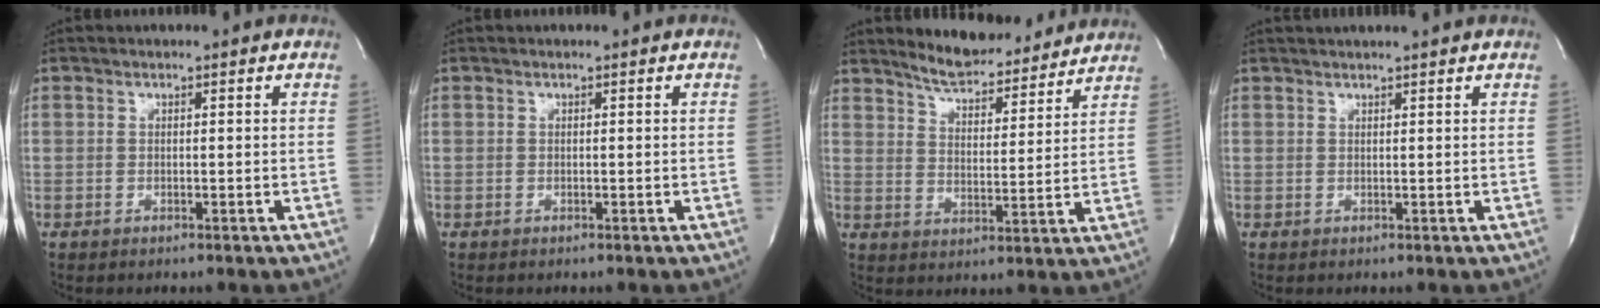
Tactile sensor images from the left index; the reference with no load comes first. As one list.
[{"total": 0.0}, {"total": 11.3, "force": [10.6, 2.4, 3.2], "torque": [-0.046, -0.005, 0.157]}, {"total": 5.6, "force": [5.1, 0.0, 2.3], "torque": [-0.033, 0.025, 0.064]}]